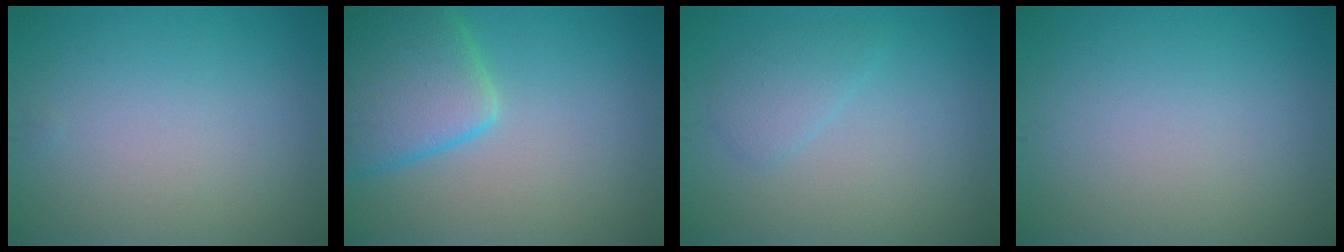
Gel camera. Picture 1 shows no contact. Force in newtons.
{"total": 6.9, "press": 6.9, "slide": 0.5}
{"total": 1.8, "press": 1.8, "slide": 0.1}
{"total": 0.0}